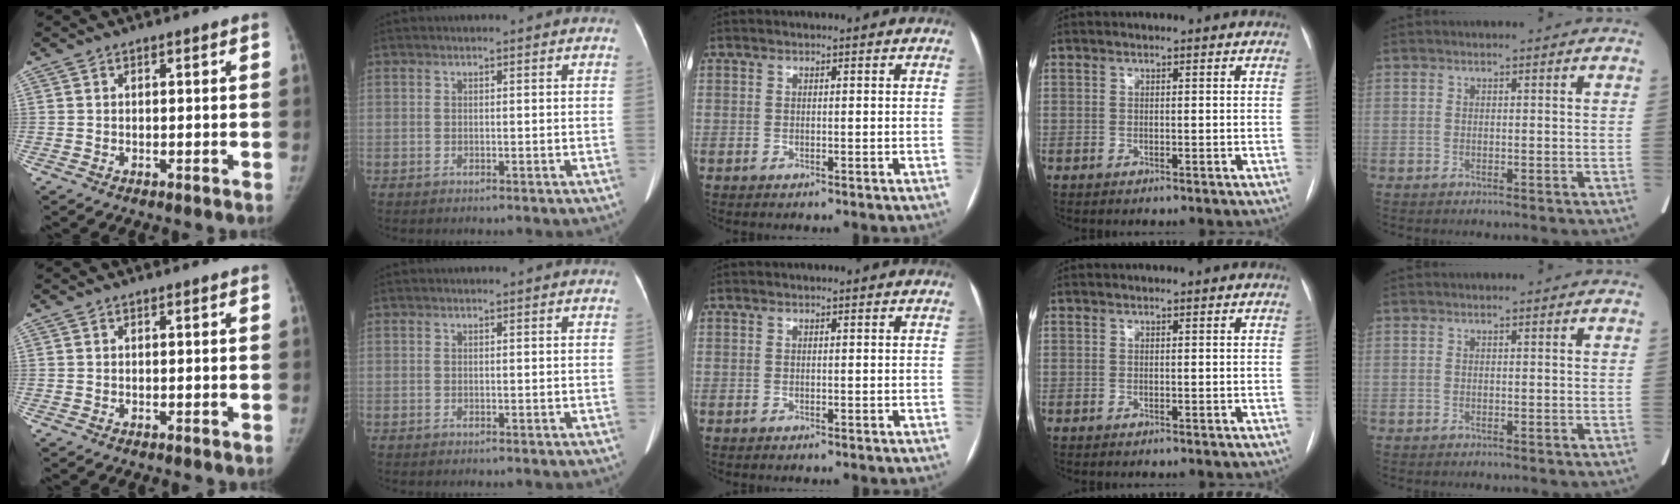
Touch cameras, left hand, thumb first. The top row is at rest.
{}